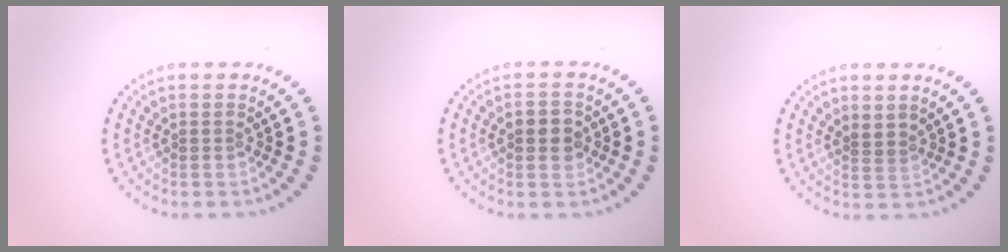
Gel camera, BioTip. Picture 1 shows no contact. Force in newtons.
{"total": 2.1, "press": 2.1, "slide": 0.2}
{"total": 0.8, "press": 0.6, "slide": 0.5}